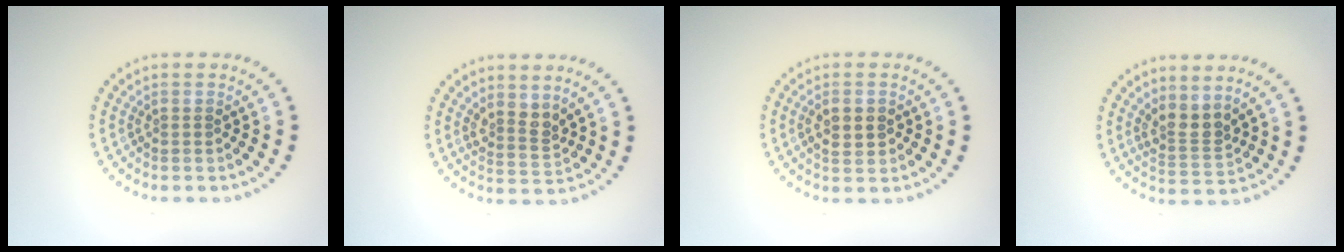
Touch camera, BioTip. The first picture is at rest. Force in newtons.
{"total": 2.1, "press": 1.6, "slide": 1.4}
{"total": 1.9, "press": 1.9, "slide": 0.3}
{"total": 2.6, "press": 1.9, "slide": 1.8}